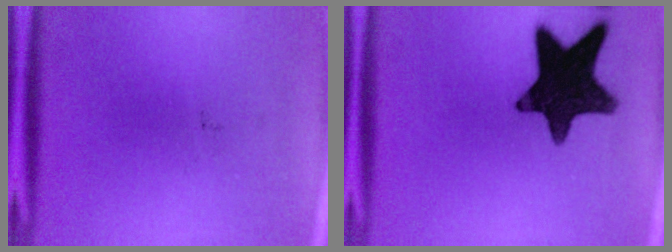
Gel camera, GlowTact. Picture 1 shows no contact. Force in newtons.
{"total": 16.0}